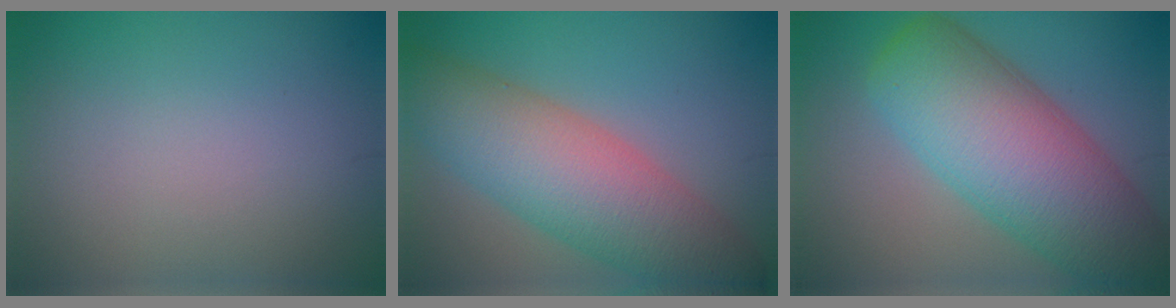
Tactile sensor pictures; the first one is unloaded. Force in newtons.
{"total": 9.2, "press": 9.2, "slide": 0.3}
{"total": 12.4, "press": 12.4, "slide": 0.4}